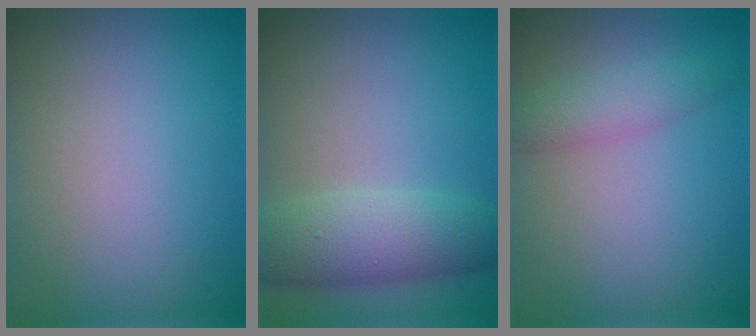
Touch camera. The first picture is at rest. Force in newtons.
{"total": 5.2, "press": 5.2, "slide": 0.1}
{"total": 2.7, "press": 2.7, "slide": 0.0}